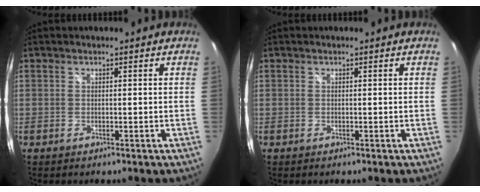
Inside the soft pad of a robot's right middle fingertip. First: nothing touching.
{"total": 0.0}